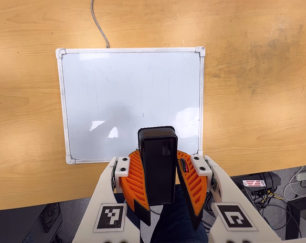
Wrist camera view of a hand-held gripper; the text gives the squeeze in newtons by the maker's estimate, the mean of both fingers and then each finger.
{"total": 9.5, "left": 10.2, "right": 8.9}